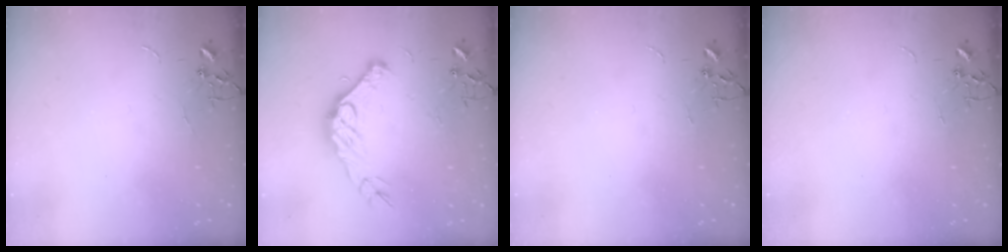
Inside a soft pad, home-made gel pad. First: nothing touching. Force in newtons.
{"total": 15.0, "press": 14.9, "slide": 1.7}
{"total": 0.0}
{"total": 0.0}